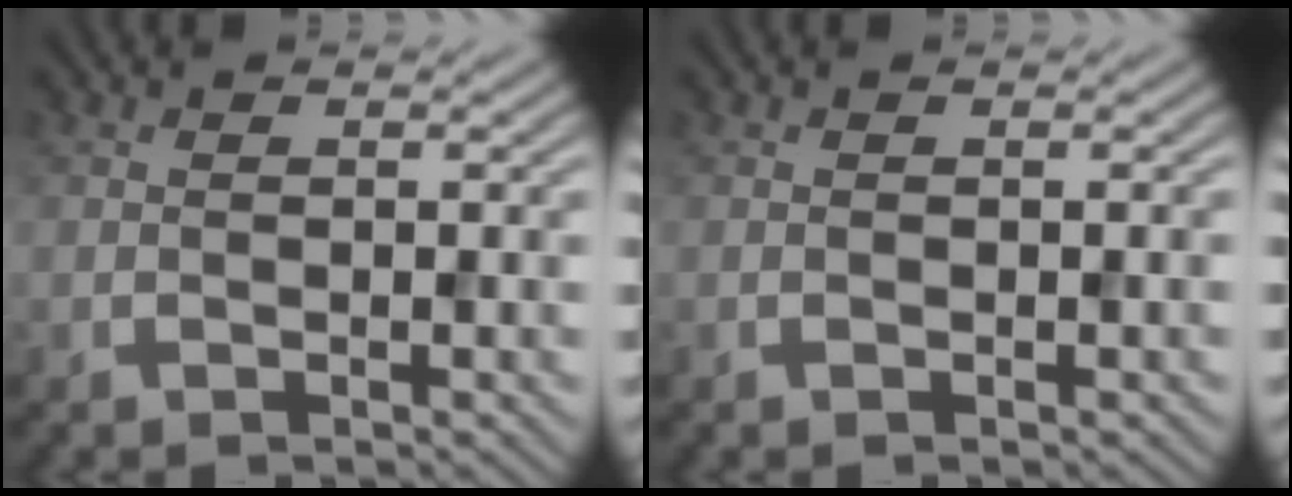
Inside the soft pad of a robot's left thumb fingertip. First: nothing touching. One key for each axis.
{"total": 0.0}